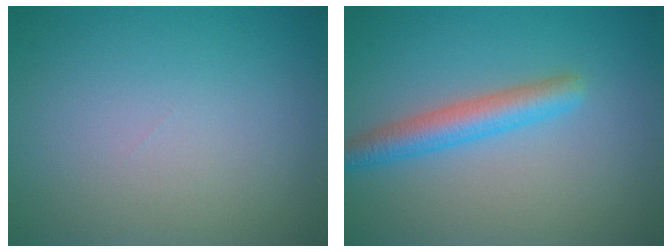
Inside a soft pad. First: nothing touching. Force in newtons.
{"total": 3.4, "press": 3.4, "slide": 0.2}